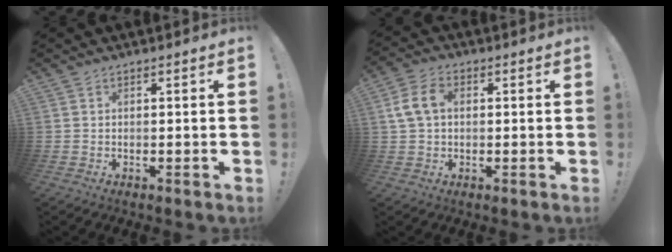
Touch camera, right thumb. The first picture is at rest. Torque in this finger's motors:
{"motor_torque": [0.06, 0.03, 0.23, 0.14, 0.01]}